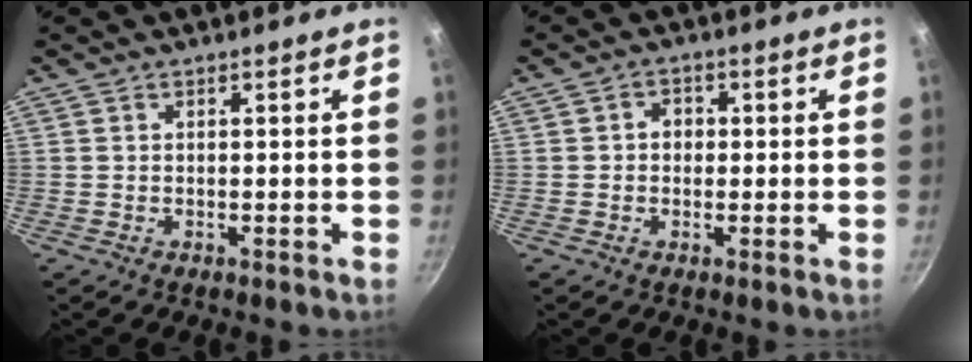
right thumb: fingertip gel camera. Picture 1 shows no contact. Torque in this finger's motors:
{"motor_torque": [-0.61, 0.01, -0.18, -0.27, -0.01]}